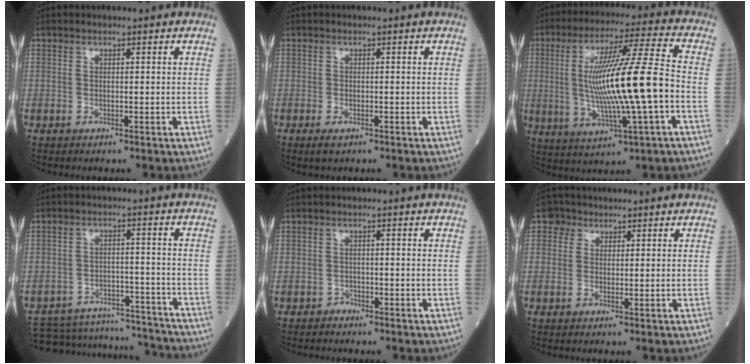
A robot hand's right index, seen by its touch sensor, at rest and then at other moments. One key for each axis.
{"total": 1.6, "fx": -0.9, "fy": 0.7, "fz": 1.1, "tx": -0.026, "ty": -0.003, "tz": -0.011}
{"total": 16.5, "fx": -1.4, "fy": 0.2, "fz": 16.4, "tx": -0.304, "ty": 0.002, "tz": -0.024}
{"total": 16.1, "fx": -15.5, "fy": 3.6, "fz": 2.8, "tx": -0.053, "ty": 0.023, "tz": -0.207}
{"total": 0.9, "fx": -0.8, "fy": 0.4, "fz": -0.2, "tx": 0.002, "ty": 0.001, "tz": -0.018}
{"total": 2.2, "fx": 1.0, "fy": 1.9, "fz": 0.2, "tx": 0.005, "ty": 0.002, "tz": 0.011}